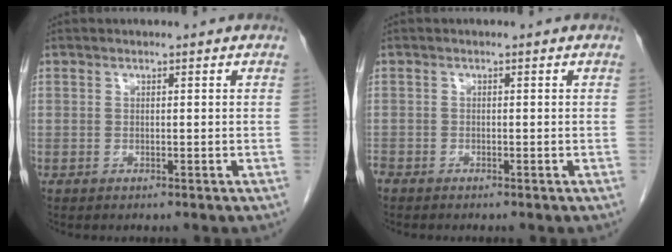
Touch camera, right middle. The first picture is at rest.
{"total": 1.7, "force": [-1.5, 0.8, 0.4], "torque": [-0.016, -0.003, -0.029]}